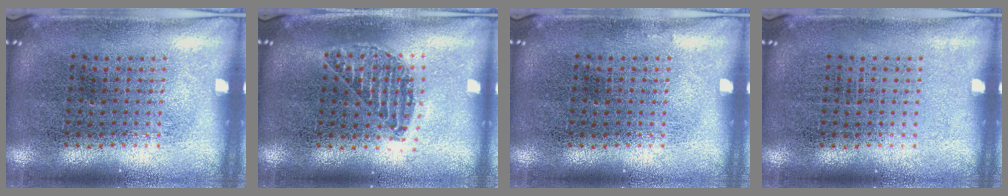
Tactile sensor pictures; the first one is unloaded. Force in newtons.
{"total": 1.1, "press": 1.0, "slide": 0.4}
{"total": 0.0}
{"total": 0.0}